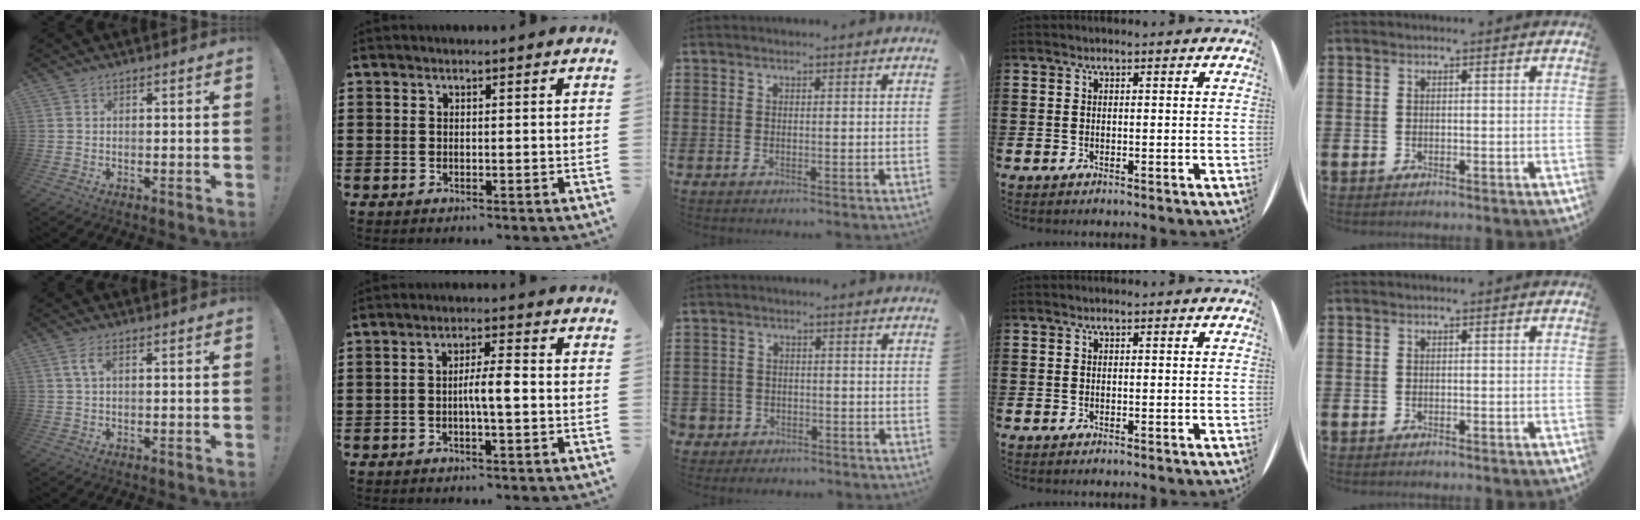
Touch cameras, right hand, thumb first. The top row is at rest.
{"thumb": {"total": 3.3, "force": [1.2, 0.9, 2.9], "torque": [-0.055, 0.001, 0.020]}, "index": {"total": 4.3, "force": [-0.7, 0.7, 4.1], "torque": [-0.081, 0.001, -0.018]}, "middle": {"total": 2.7, "force": [-2.2, 1.5, -0.1], "torque": [-0.005, -0.001, -0.050]}}